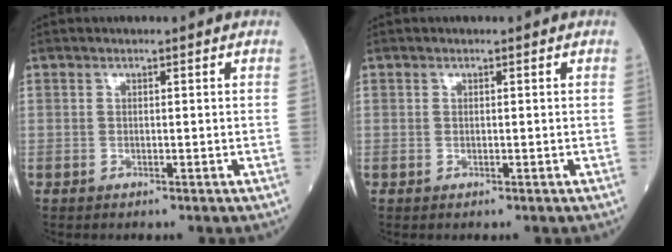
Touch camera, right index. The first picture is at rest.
{"total": 0.0}